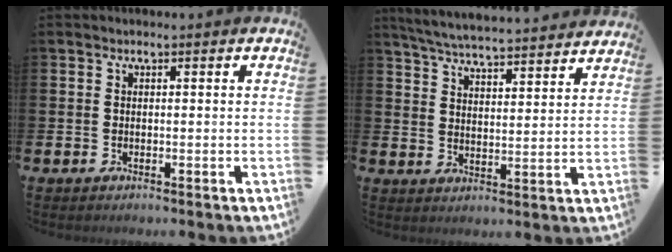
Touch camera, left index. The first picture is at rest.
{"total": 5.8, "force": [5.7, 0.1, 0.9], "torque": [-0.043, -0.040, 0.100]}